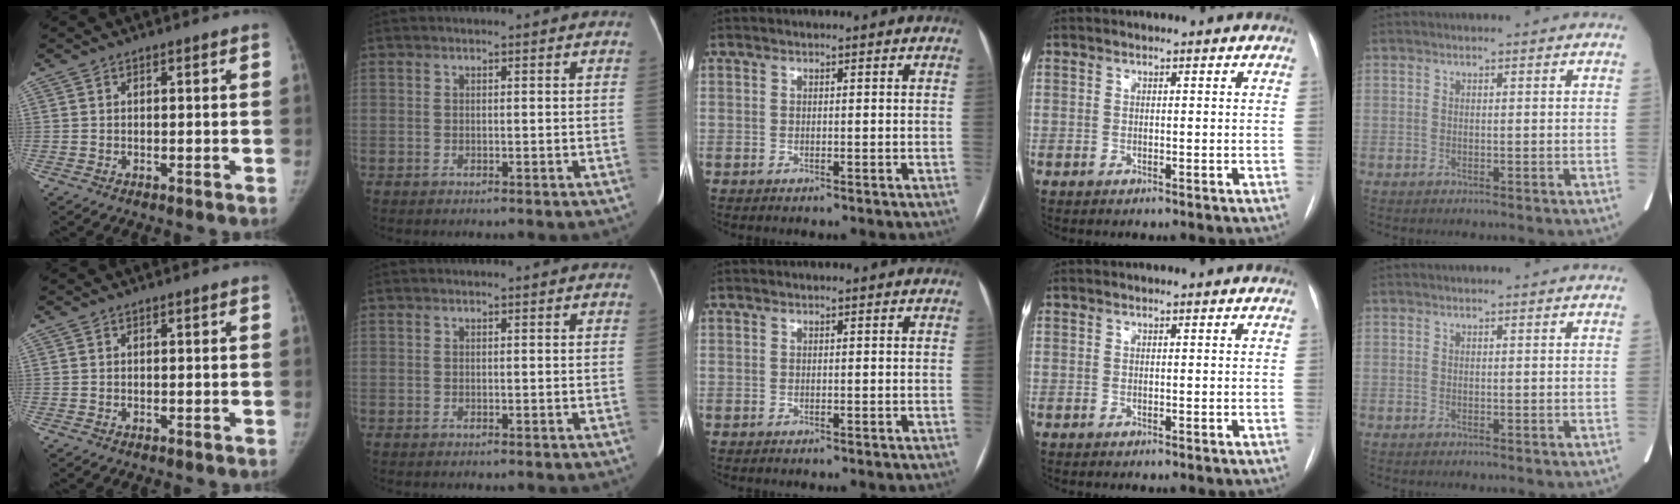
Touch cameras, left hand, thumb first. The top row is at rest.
{}